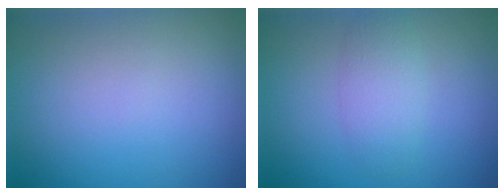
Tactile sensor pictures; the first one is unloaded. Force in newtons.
{"total": 2.4, "press": 2.4, "slide": 0.1}